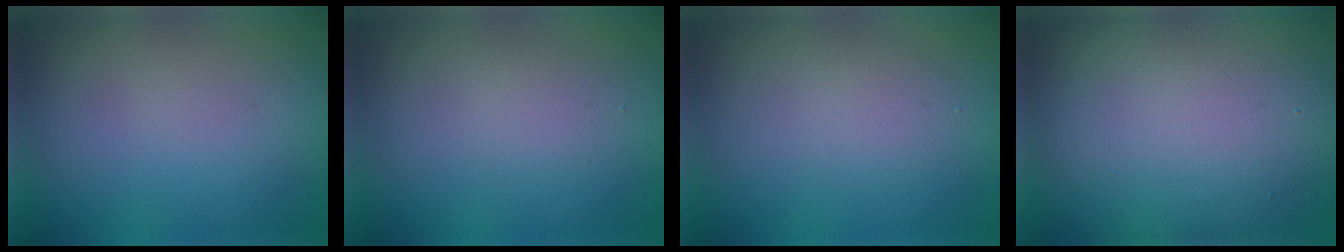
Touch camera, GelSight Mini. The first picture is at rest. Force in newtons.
{"total": 1.4, "press": 1.4, "slide": 0.1}
{"total": 1.9, "press": 1.9, "slide": 0.2}
{"total": 16.9, "press": 16.8, "slide": 1.4}